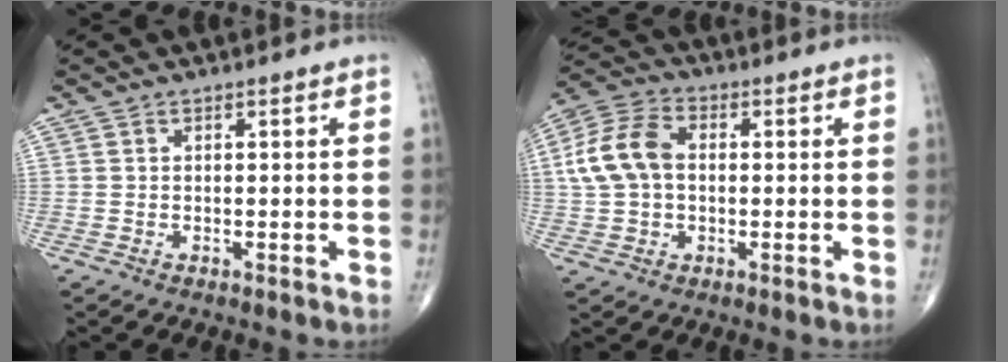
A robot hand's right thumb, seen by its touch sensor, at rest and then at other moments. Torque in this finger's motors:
{"motor_torque": [-0.13, 0.57, 0.09, -0.05, 0.08]}